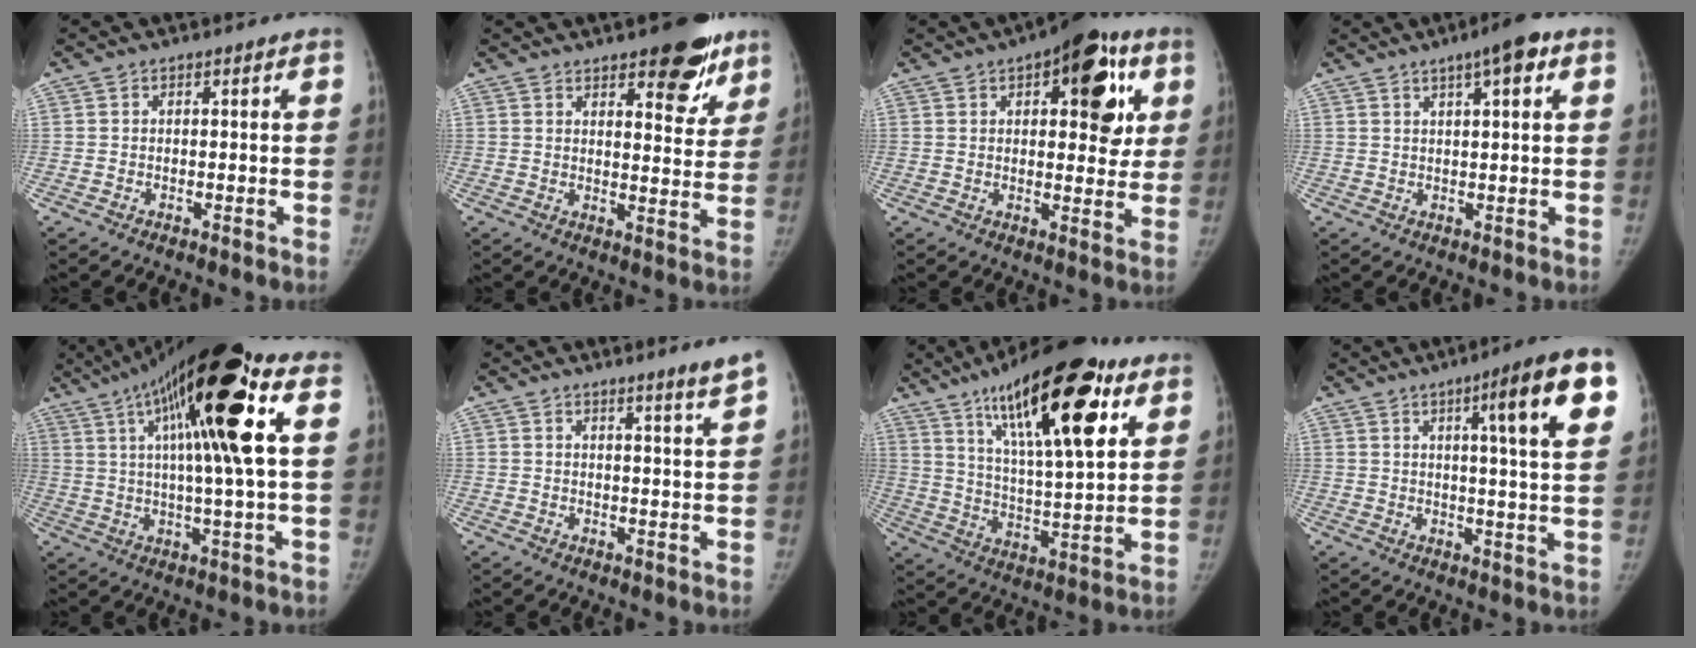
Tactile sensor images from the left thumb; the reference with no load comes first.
{"total": 11.1, "force": [7.3, 4.4, 7.1], "torque": [-0.044, -0.040, 0.095]}
{"total": 15.7, "force": [6.0, 7.4, 12.4], "torque": [-0.098, -0.002, 0.072]}
{"total": 6.2, "force": [3.2, 1.3, 5.1], "torque": [-0.071, 0.000, 0.045]}
{"total": 22.1, "force": [7.2, 3.6, 20.6], "torque": [-0.353, 0.015, 0.107]}
{"total": 3.7, "force": [2.9, -0.7, 2.3], "torque": [-0.023, -0.028, 0.043]}
{"total": 25.2, "force": [12.8, 7.8, 20.3], "torque": [-0.300, -0.031, 0.212]}
{"total": 14.5, "force": [6.4, 1.5, 13.0], "torque": [-0.168, -0.019, 0.083]}